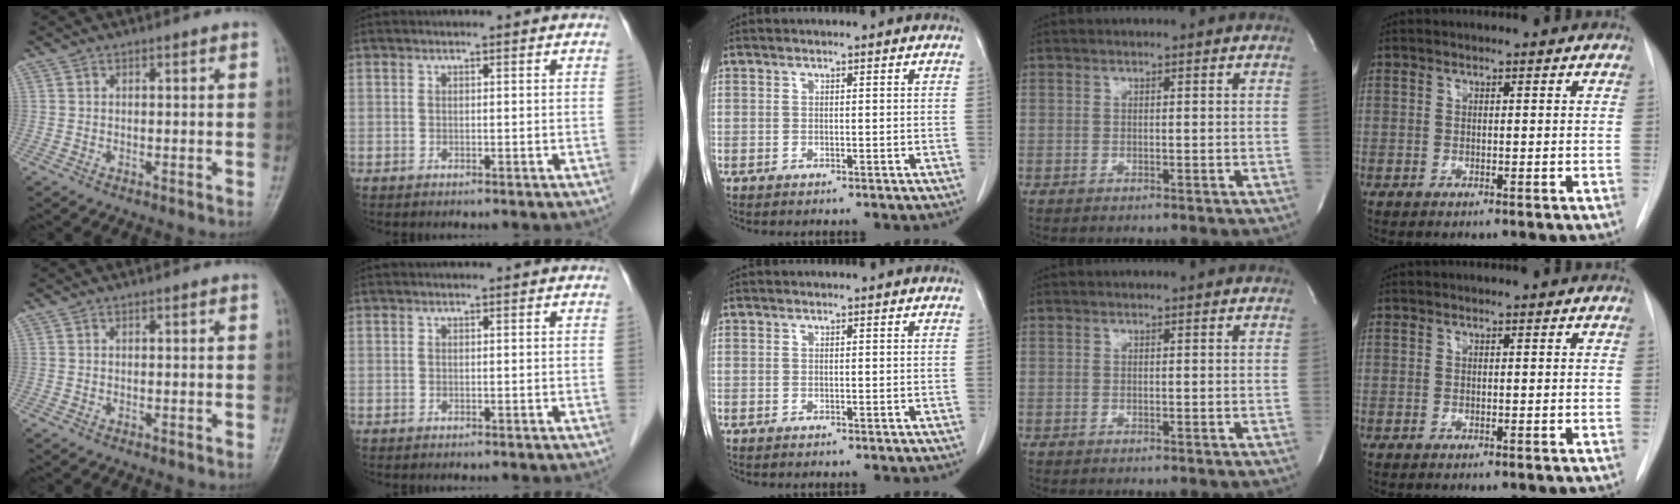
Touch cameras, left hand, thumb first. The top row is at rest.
{}